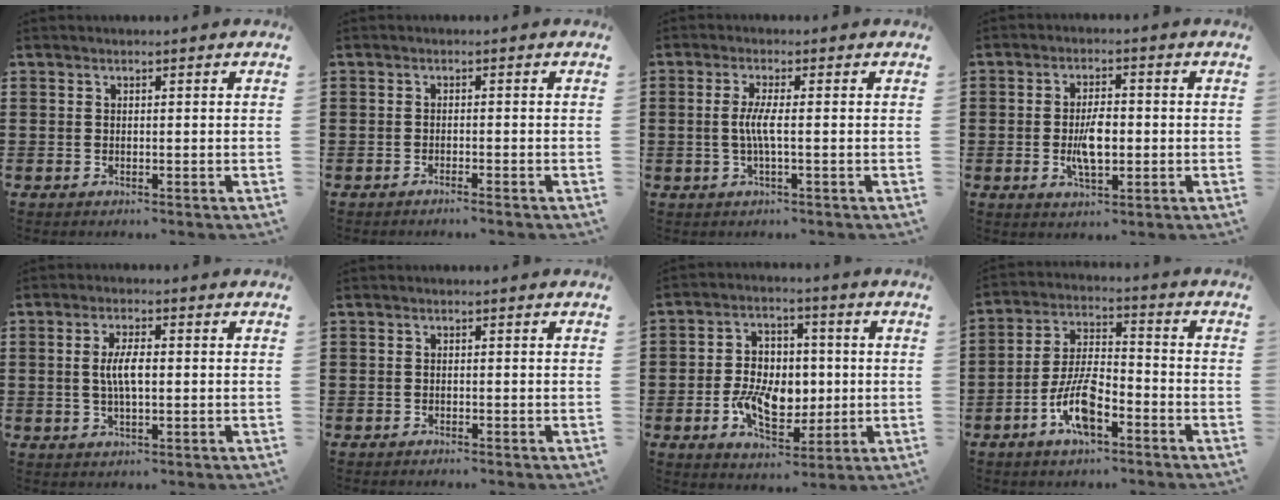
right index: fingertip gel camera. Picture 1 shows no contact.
{"total": 1.0, "force": [-1.0, -0.1, 0.3], "torque": [-0.007, 0.000, -0.019]}
{"total": 3.5, "force": [-0.4, 0.1, 3.5], "torque": [-0.080, -0.009, -0.014]}
{"total": 5.7, "force": [-0.7, 2.5, 5.1], "torque": [-0.094, -0.003, -0.017]}
{"total": 4.6, "force": [0.1, 1.5, 4.4], "torque": [-0.089, 0.000, -0.003]}
{"total": 0.6, "force": [-0.6, 0.0, 0.1], "torque": [-0.003, -0.002, -0.012]}
{"total": 8.6, "force": [-1.2, 5.9, 6.1], "torque": [-0.123, 0.003, -0.028]}
{"total": 8.7, "force": [-4.5, 3.3, 6.7], "torque": [-0.146, 0.004, -0.085]}